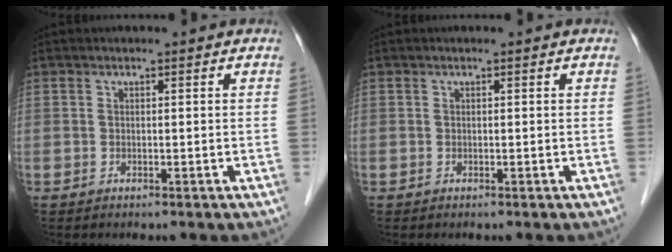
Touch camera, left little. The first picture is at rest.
{"total": 0.0}